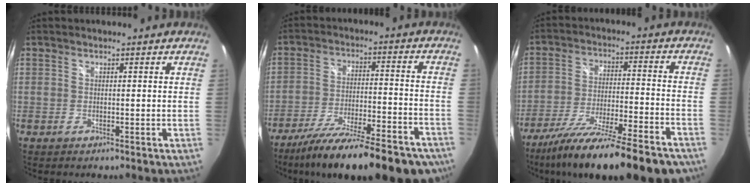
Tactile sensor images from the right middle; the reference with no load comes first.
{"total": 23.5, "force": [-18.9, 4.5, 13.3], "torque": [-0.221, -0.053, -0.273]}
{"total": 21.6, "force": [-17.4, 2.1, 12.6], "torque": [-0.220, -0.054, -0.270]}